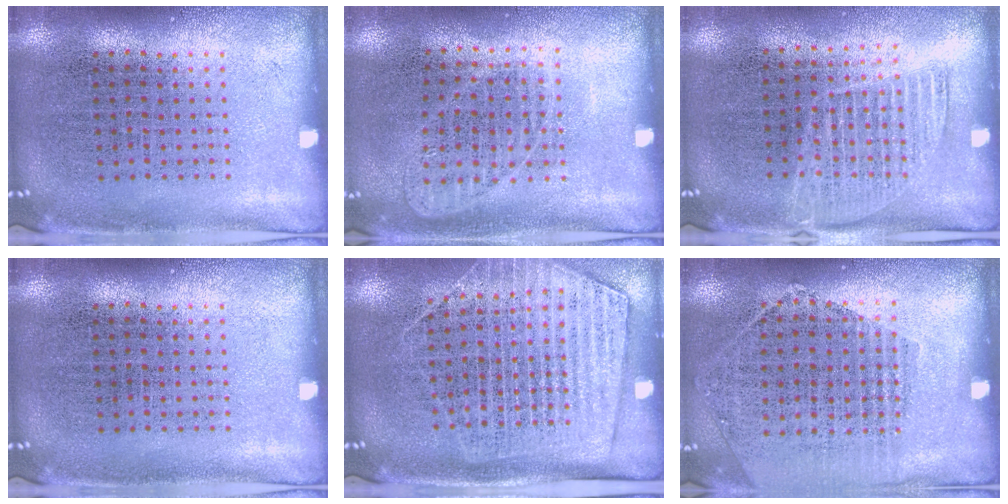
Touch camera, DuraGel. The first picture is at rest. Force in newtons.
{"total": 0.9, "press": 0.9, "slide": 0.2}
{"total": 1.3, "press": 1.2, "slide": 0.6}
{"total": 0.0}
{"total": 1.8, "press": 1.5, "slide": 1.0}
{"total": 1.2, "press": 1.1, "slide": 0.5}